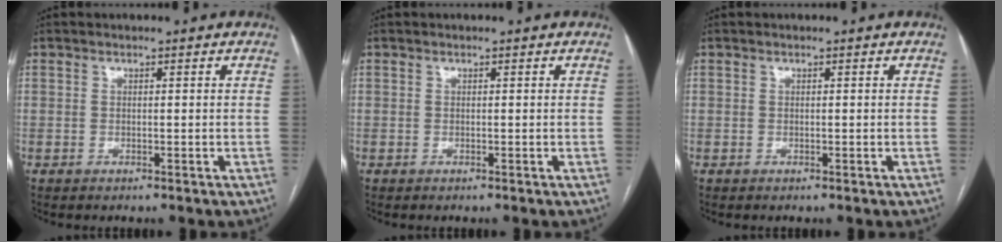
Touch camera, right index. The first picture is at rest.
{"total": 0.0}
{"total": 0.0}